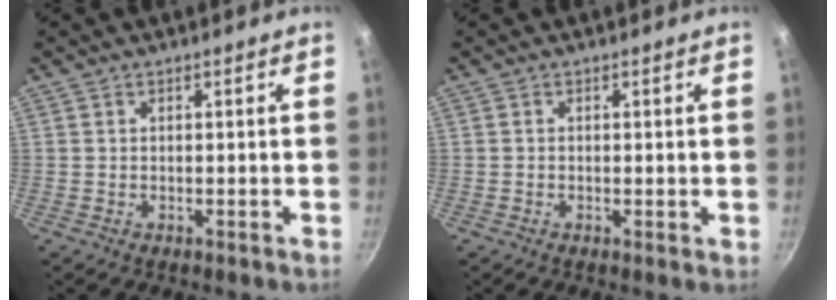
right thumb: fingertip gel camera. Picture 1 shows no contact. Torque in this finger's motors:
{"motor_torque": [-0.28, 0.06, -0.17, -0.09, -0.02]}